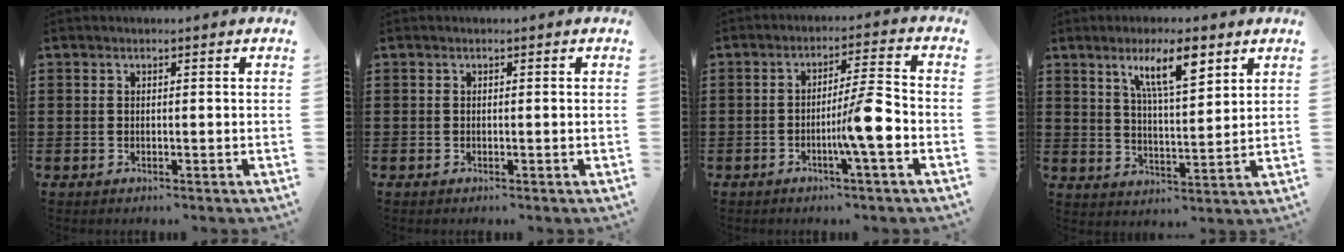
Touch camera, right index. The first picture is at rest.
{"total": 0.0}
{"total": 7.9, "force": [-2.5, 0.2, 7.5], "torque": [-0.117, -0.005, -0.046]}
{"total": 8.6, "force": [4.8, 2.1, 6.8], "torque": [-0.120, -0.003, 0.077]}